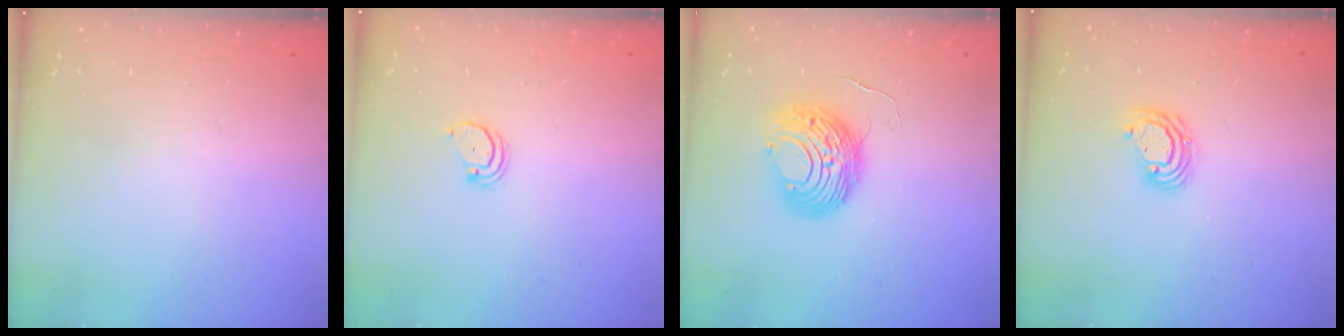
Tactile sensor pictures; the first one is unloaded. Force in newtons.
{"total": 2.1, "press": 2.1, "slide": 0.2}
{"total": 10.3, "press": 10.3, "slide": 0.7}
{"total": 6.3, "press": 6.3, "slide": 0.6}